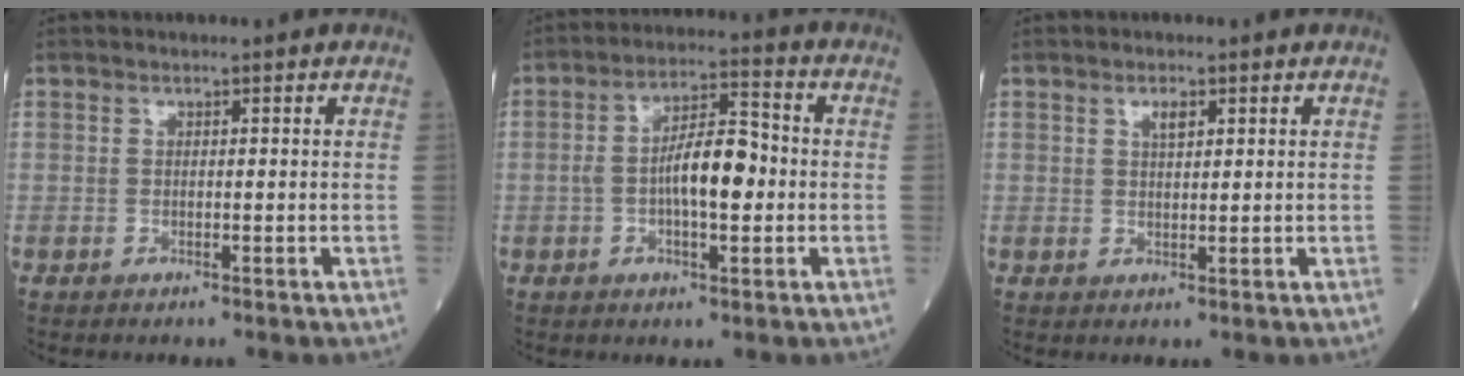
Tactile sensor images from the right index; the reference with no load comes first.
{"total": 8.9, "force": [-0.9, 2.8, 8.4], "torque": [-0.152, 0.018, -0.018]}
{"total": 2.0, "force": [1.1, 0.7, 1.5], "torque": [-0.027, 0.000, 0.019]}